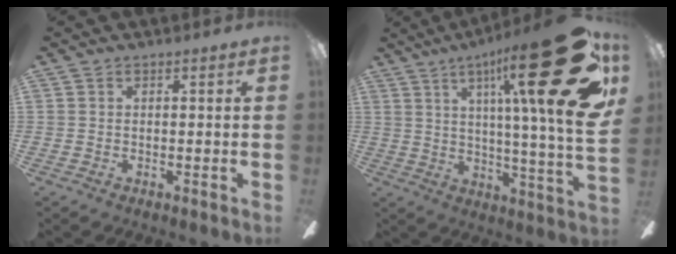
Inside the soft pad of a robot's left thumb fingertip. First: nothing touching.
{"total": 31.4, "force": [12.5, 6.1, 28.2], "torque": [-0.387, -0.078, 0.195]}